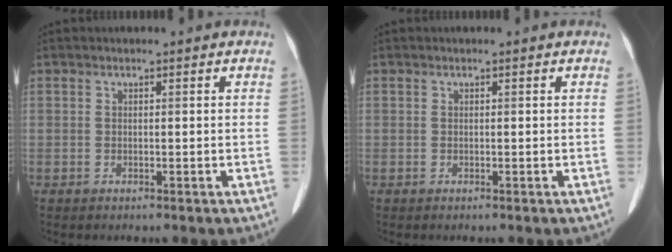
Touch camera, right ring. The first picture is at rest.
{"total": 0.0}